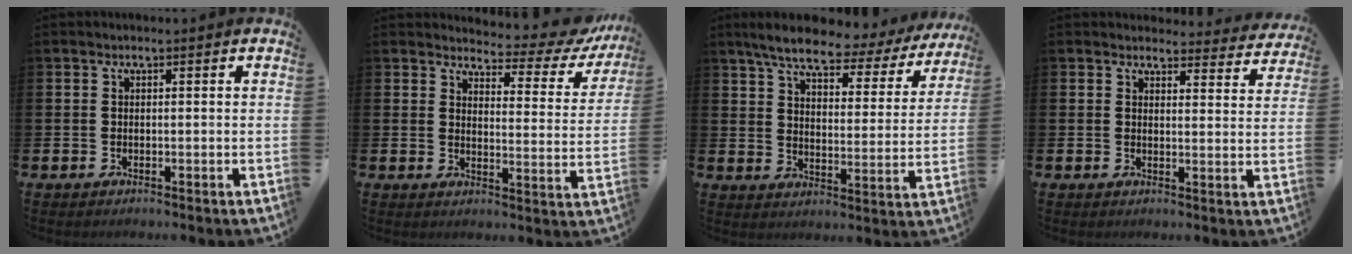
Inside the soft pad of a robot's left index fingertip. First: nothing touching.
{"total": 4.3, "force": [4.0, 1.4, 0.9], "torque": [-0.020, -0.045, 0.057]}
{"total": 7.3, "force": [6.2, 1.6, 3.4], "torque": [-0.089, -0.037, 0.100]}
{"total": 3.2, "force": [3.1, 0.8, 0.0], "torque": [0.001, -0.022, 0.053]}